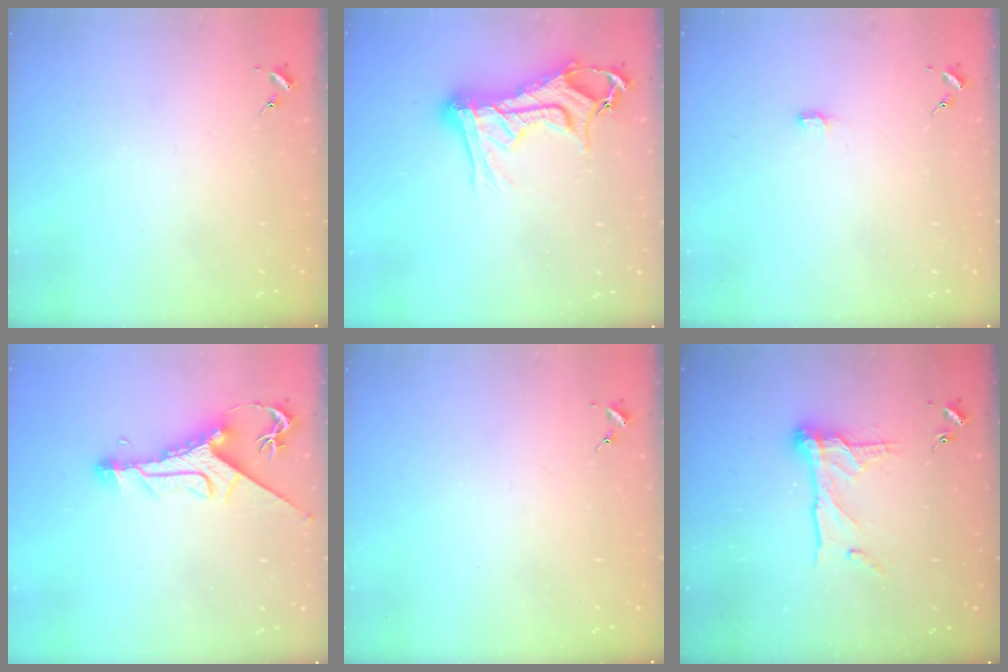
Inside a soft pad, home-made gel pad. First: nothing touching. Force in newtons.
{"total": 17.4, "press": 17.3, "slide": 1.7}
{"total": 3.3, "press": 3.3, "slide": 0.3}
{"total": 10.1, "press": 10.1, "slide": 1.1}
{"total": 0.0}
{"total": 13.5, "press": 13.5, "slide": 1.1}